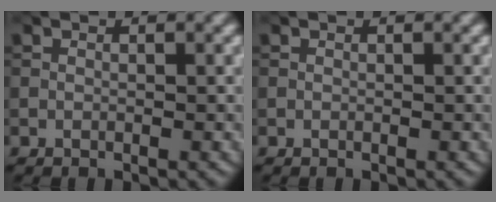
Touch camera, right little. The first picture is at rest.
{"total": 0.0}